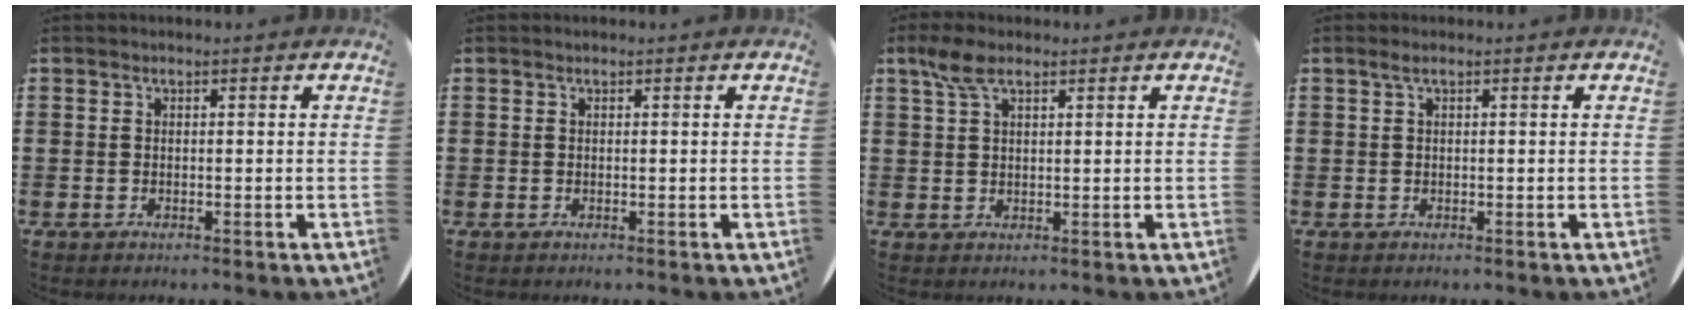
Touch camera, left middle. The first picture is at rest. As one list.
[{"total": 0.0}, {"total": 3.8, "force": [2.4, 1.6, 2.5], "torque": [-0.056, 0.007, 0.043]}, {"total": 0.8, "force": [0.4, 0.0, 0.7], "torque": [-0.014, 0.002, 0.006]}]